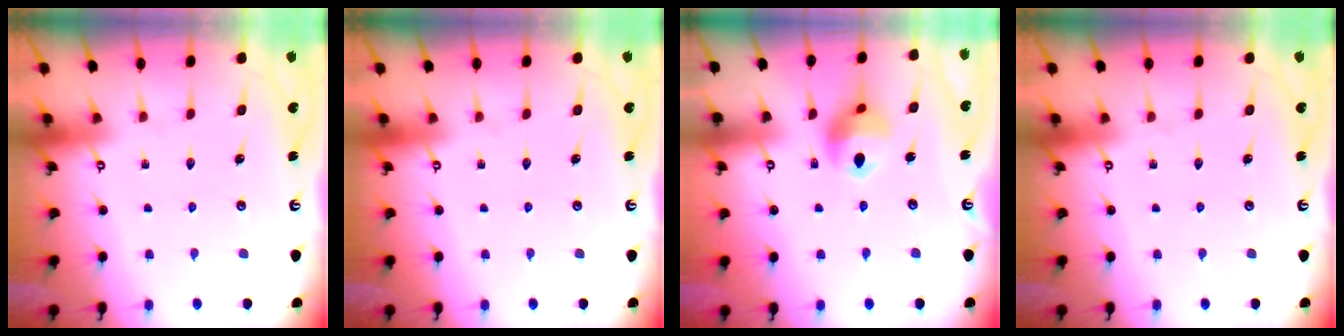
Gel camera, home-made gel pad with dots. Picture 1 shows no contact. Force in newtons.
{"total": 0.0}
{"total": 11.0, "press": 10.9, "slide": 1.9}
{"total": 0.0}